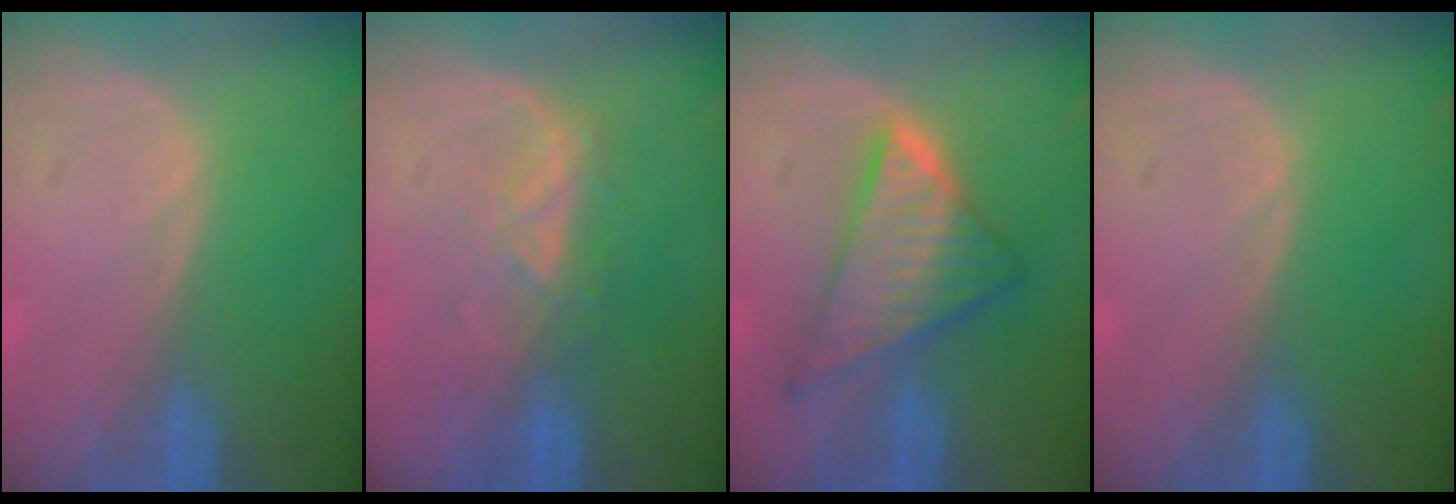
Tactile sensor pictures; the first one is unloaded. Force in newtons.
{"total": 3.8, "press": 3.8, "slide": 0.6}
{"total": 8.2, "press": 8.1, "slide": 0.5}
{"total": 0.0}